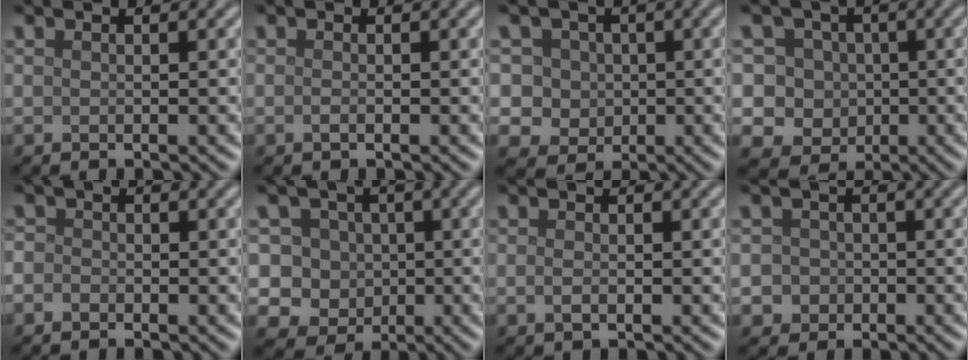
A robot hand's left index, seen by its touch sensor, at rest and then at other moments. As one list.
[{"total": 0.6, "force": [-0.2, 0.2, 0.5], "torque": [-0.012, -0.003, -0.005]}, {"total": 6.1, "force": [1.9, 5.2, 2.5], "torque": [-0.032, 0.022, 0.005]}, {"total": 6.9, "force": [0.9, 6.2, 2.7], "torque": [-0.028, 0.026, -0.014]}, {"total": 1.0, "force": [-0.6, 0.8, 0.3], "torque": [-0.002, -0.001, -0.014]}, {"total": 8.0, "force": [1.3, 7.3, 3.0], "torque": [-0.047, 0.029, -0.007]}, {"total": 1.0, "force": [-0.2, 0.5, 0.8], "torque": [-0.020, -0.004, -0.005]}, {"total": 2.9, "force": [-0.7, 2.7, 0.7], "torque": [0.012, 0.007, -0.026]}]